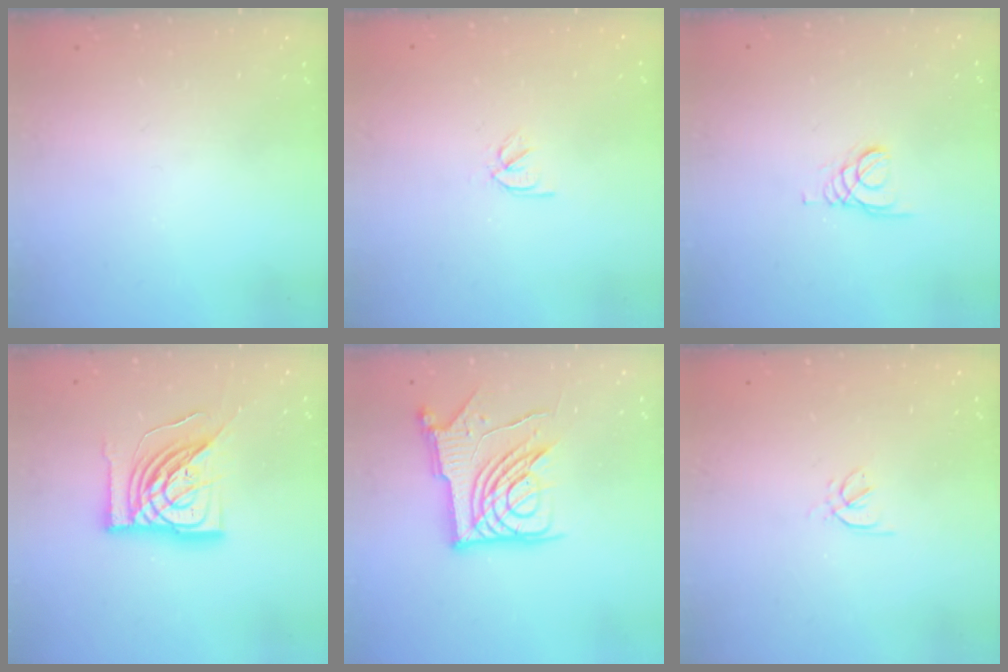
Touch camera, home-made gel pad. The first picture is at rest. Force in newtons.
{"total": 2.4, "press": 2.3, "slide": 0.7}
{"total": 1.4, "press": 1.4, "slide": 0.2}
{"total": 18.1, "press": 18.0, "slide": 2.4}
{"total": 14.4, "press": 14.3, "slide": 1.5}
{"total": 1.6, "press": 1.5, "slide": 0.5}